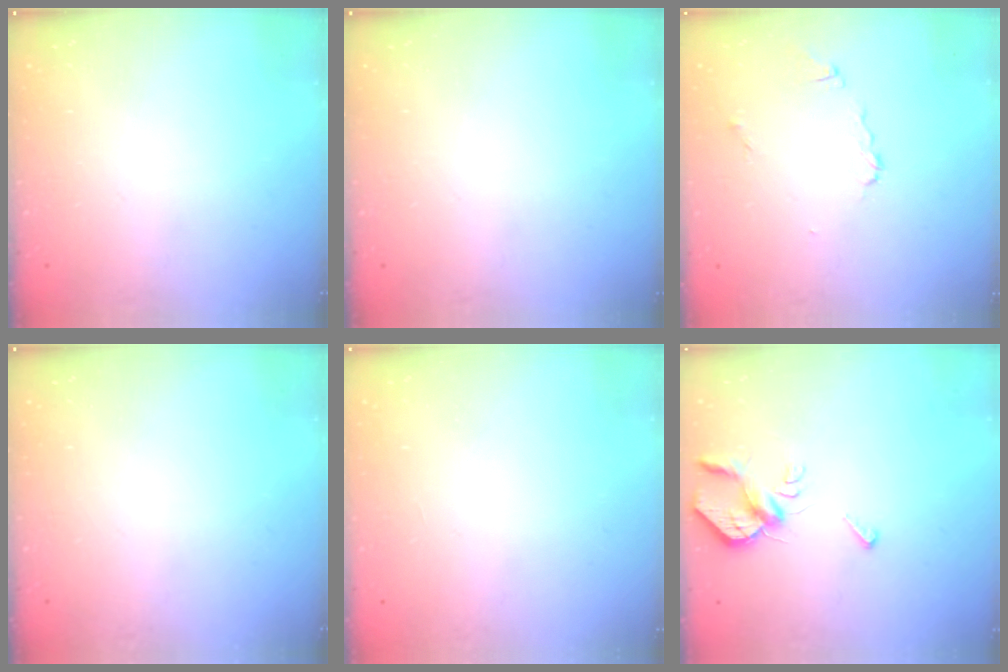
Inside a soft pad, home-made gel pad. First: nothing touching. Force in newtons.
{"total": 0.0}
{"total": 4.7, "press": 4.7, "slide": 0.4}
{"total": 0.0}
{"total": 1.7, "press": 1.6, "slide": 0.2}
{"total": 5.6, "press": 5.6, "slide": 1.0}